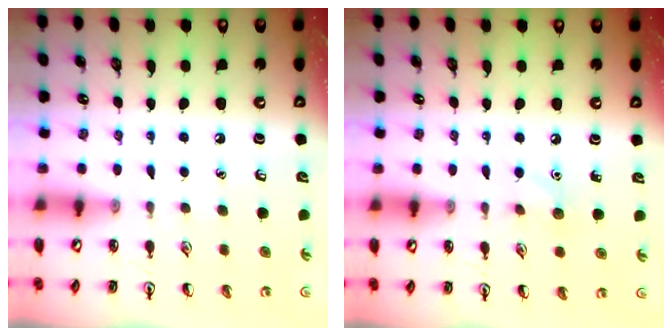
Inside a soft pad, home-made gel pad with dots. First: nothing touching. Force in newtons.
{"total": 4.7, "press": 4.4, "slide": 1.6}